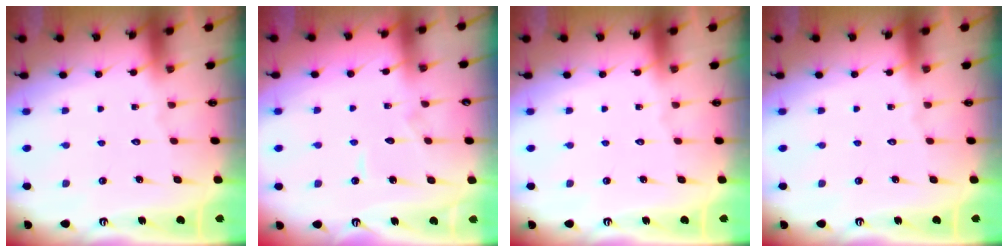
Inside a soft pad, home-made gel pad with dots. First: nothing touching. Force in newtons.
{"total": 3.8, "press": 3.8, "slide": 0.3}
{"total": 0.0}
{"total": 0.0}